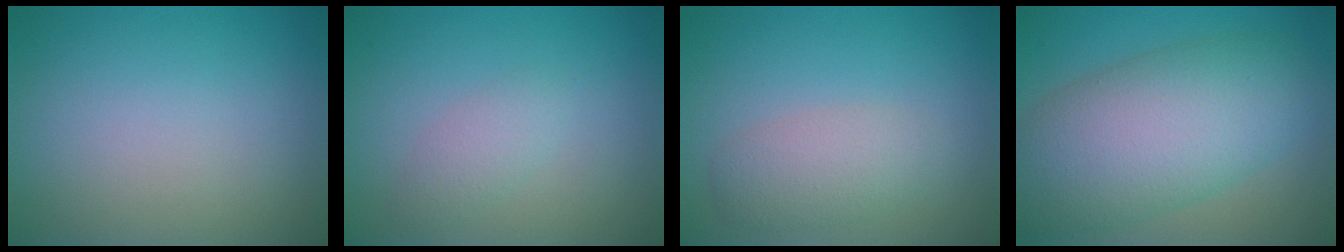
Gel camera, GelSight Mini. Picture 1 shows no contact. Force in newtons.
{"total": 1.7, "press": 1.7, "slide": 0.0}
{"total": 2.9, "press": 2.9, "slide": 0.1}
{"total": 10.2, "press": 10.2, "slide": 0.4}